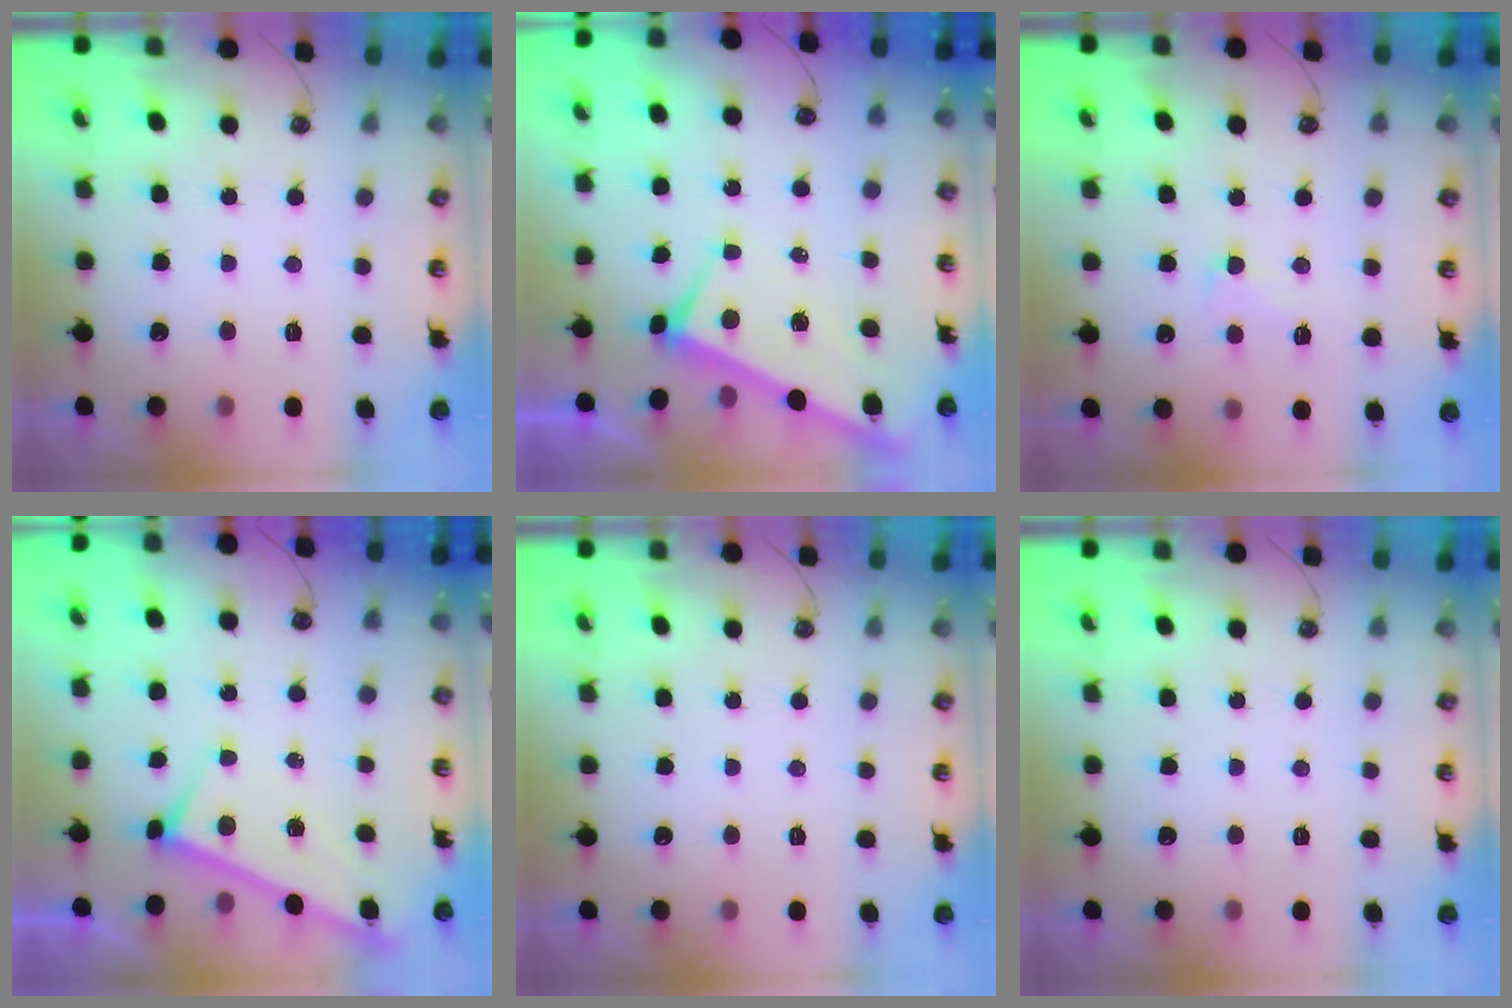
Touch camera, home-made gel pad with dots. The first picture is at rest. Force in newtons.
{"total": 3.8, "press": 3.8, "slide": 0.4}
{"total": 1.8, "press": 1.4, "slide": 1.1}
{"total": 3.4, "press": 3.4, "slide": 0.4}
{"total": 0.0}
{"total": 0.0}